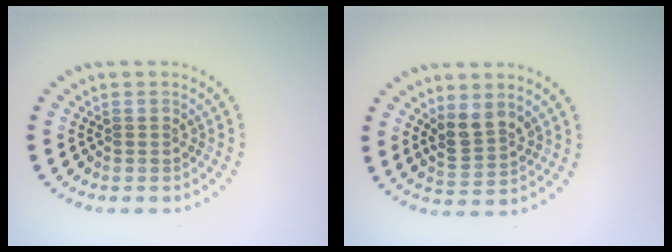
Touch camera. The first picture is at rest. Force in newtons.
{"total": 2.8, "press": 2.5, "slide": 1.2}